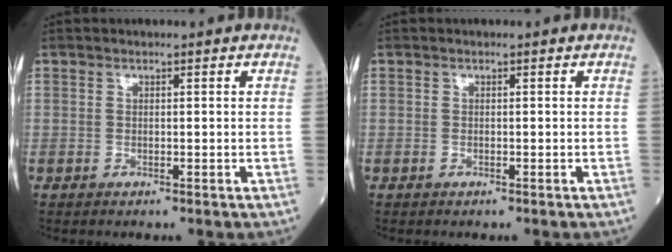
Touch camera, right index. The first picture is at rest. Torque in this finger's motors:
{"motor_torque": [0.01, -0.07, 0.03, 0.01]}